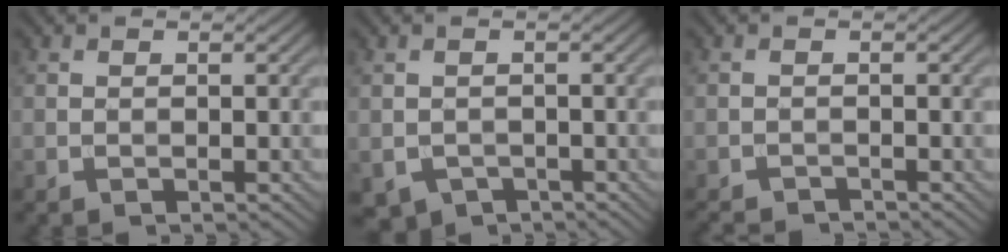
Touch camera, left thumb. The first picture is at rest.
{"total": 2.3, "force": [-1.3, 1.8, 0.7], "torque": [-0.023, -0.013, -0.024]}
{"total": 2.2, "force": [-2.1, 0.1, 0.5], "torque": [-0.009, -0.006, -0.040]}